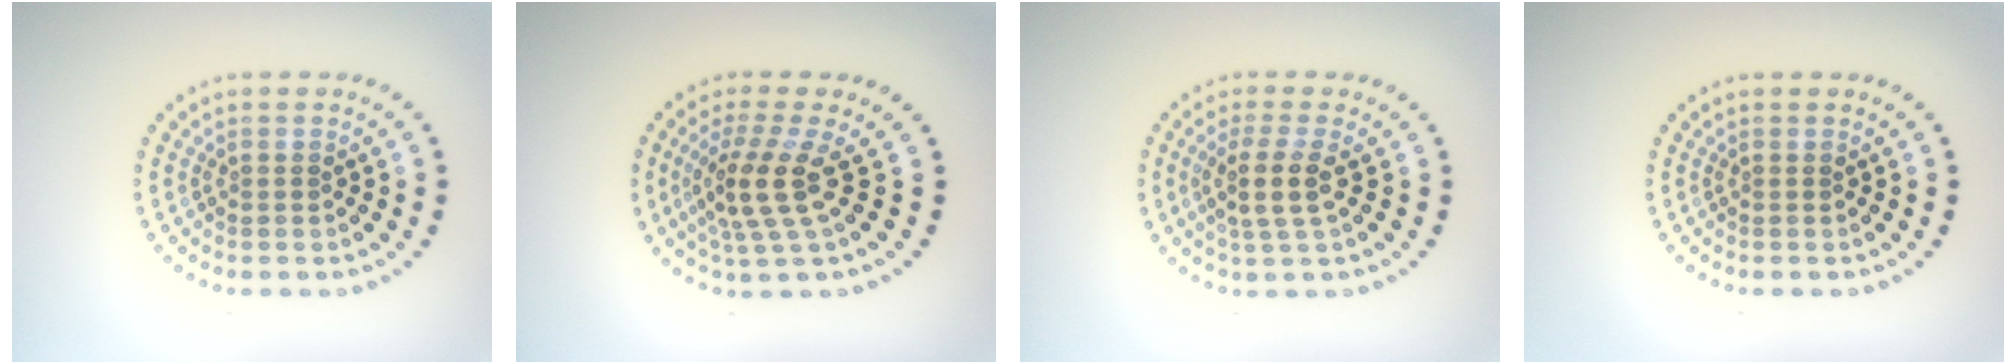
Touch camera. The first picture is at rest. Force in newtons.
{"total": 3.9, "press": 2.9, "slide": 2.7}
{"total": 3.0, "press": 2.5, "slide": 1.6}
{"total": 0.0}